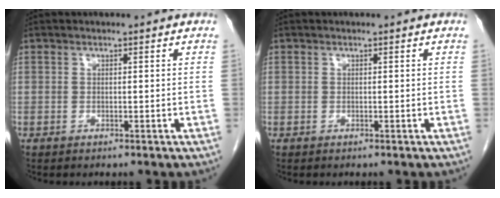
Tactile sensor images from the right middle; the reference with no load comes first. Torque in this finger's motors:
{"motor_torque": [0.26, -0.20, -0.20, -0.05]}